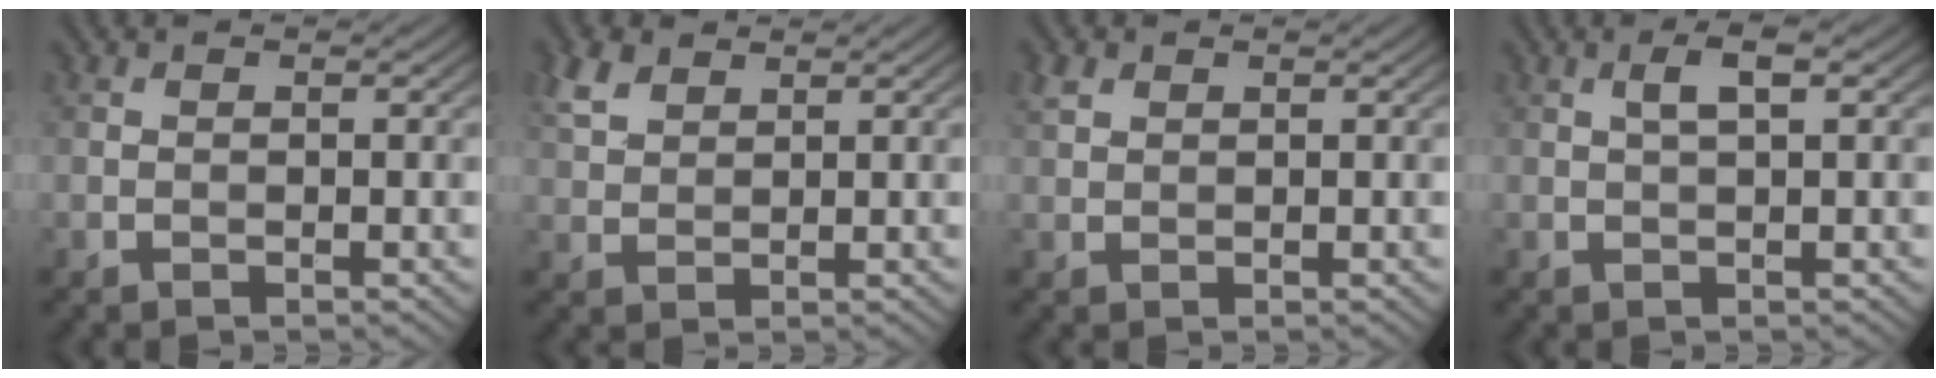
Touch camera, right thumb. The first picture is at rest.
{"total": 3.5, "force": [2.3, 2.0, 1.9], "torque": [-0.047, 0.008, 0.048]}
{"total": 1.7, "force": [1.0, 1.1, 0.8], "torque": [-0.021, 0.006, 0.021]}
{"total": 2.5, "force": [0.8, 0.5, 2.3], "torque": [-0.042, 0.009, 0.012]}